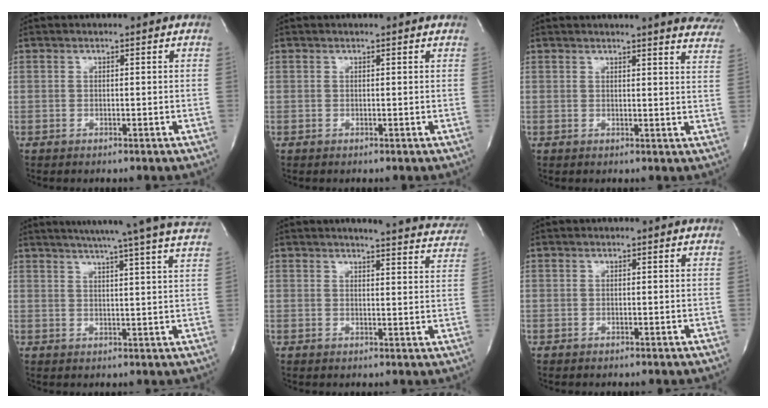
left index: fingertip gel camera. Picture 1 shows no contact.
{"total": 2.3, "force": [2.2, 0.3, 0.6], "torque": [-0.016, 0.012, 0.019]}
{"total": 15.9, "force": [14.5, 1.7, 6.2], "torque": [-0.075, -0.046, 0.148]}
{"total": 21.1, "force": [18.5, -1.1, 10.0], "torque": [-0.157, -0.026, 0.226]}
{"total": 15.7, "force": [14.8, 2.0, 4.6], "torque": [-0.047, -0.050, 0.151]}
{"total": 0.0}